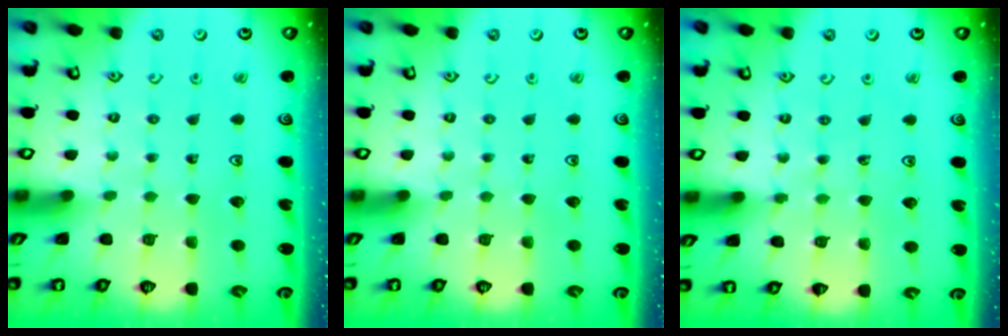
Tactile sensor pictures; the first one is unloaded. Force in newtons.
{"total": 0.0}
{"total": 4.4, "press": 4.3, "slide": 0.8}